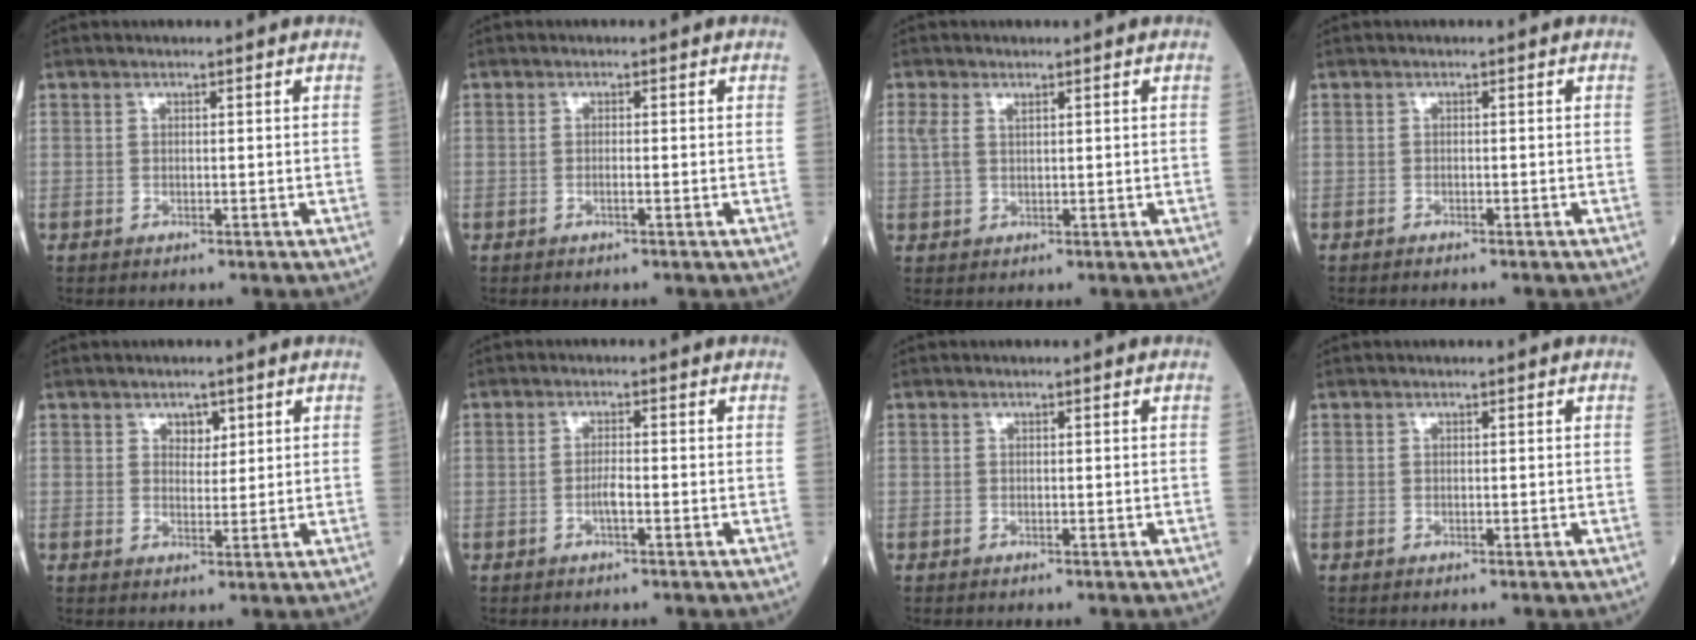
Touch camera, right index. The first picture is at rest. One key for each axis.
{"total": 0.8, "fx": -0.3, "fy": 0.1, "fz": 0.8, "tx": -0.017, "ty": 0.000, "tz": -0.005}
{"total": 2.9, "fx": 1.3, "fy": 1.5, "fz": 2.2, "tx": -0.058, "ty": 0.017, "tz": 0.034}
{"total": 1.5, "fx": -1.3, "fy": 0.2, "fz": 0.7, "tx": -0.017, "ty": -0.006, "tz": -0.013}
{"total": 2.4, "fx": 1.3, "fy": 1.6, "fz": 1.3, "tx": -0.012, "ty": 0.000, "tz": 0.020}
{"total": 1.9, "fx": -0.7, "fy": 0.3, "fz": 1.8, "tx": -0.034, "ty": 0.001, "tz": -0.013}
{"total": 0.0}
{"total": 0.0}